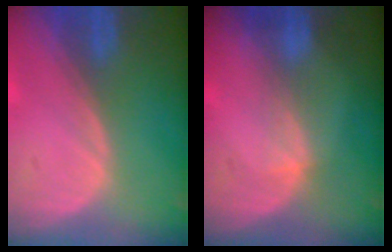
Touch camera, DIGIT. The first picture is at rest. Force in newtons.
{"total": 2.1, "press": 1.7, "slide": 1.2}